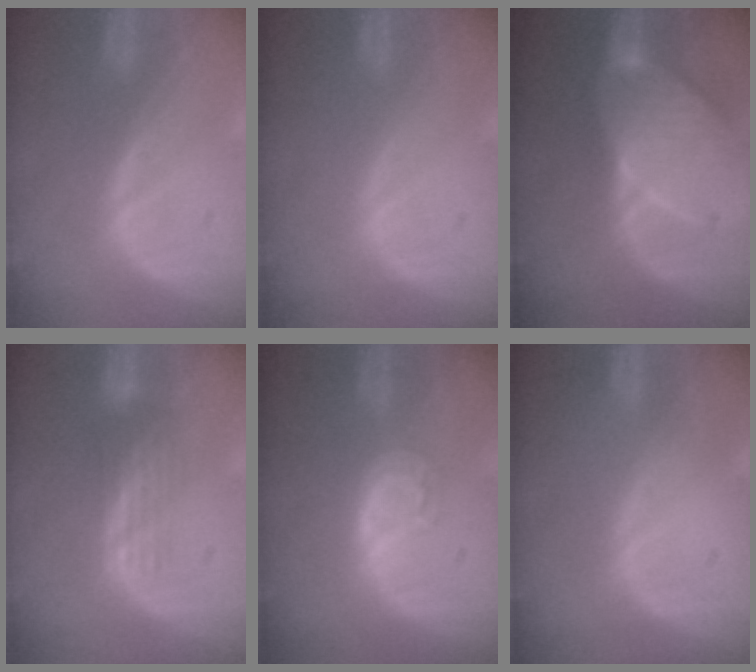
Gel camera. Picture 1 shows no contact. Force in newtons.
{"total": 0.0}
{"total": 8.1, "press": 8.0, "slide": 0.9}
{"total": 3.4, "press": 3.0, "slide": 1.7}
{"total": 4.3, "press": 3.9, "slide": 1.9}
{"total": 0.0}